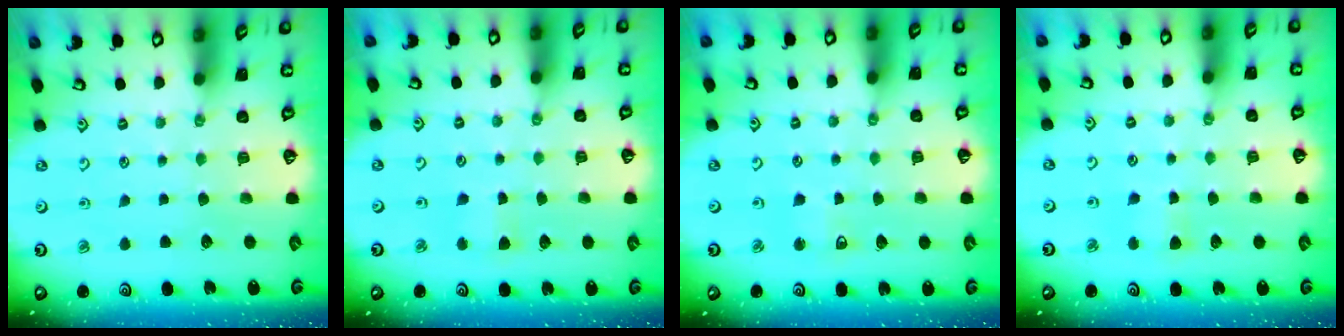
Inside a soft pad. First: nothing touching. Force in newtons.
{"total": 4.0, "press": 4.0, "slide": 0.6}
{"total": 4.4, "press": 4.3, "slide": 0.8}
{"total": 3.5, "press": 3.4, "slide": 0.6}